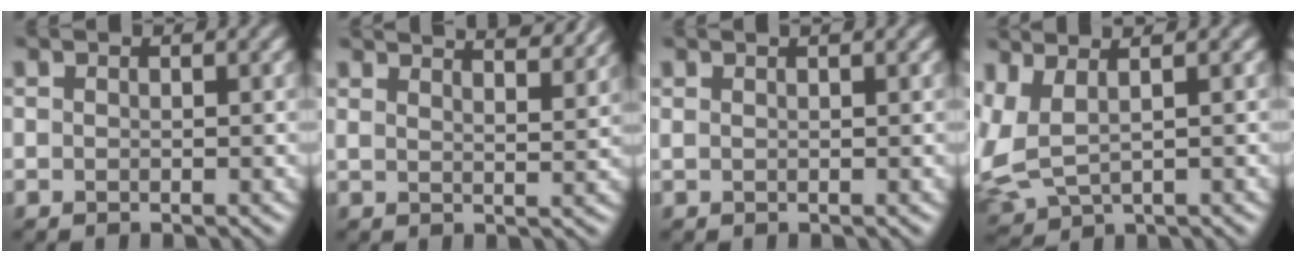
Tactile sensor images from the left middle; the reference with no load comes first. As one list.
[{"total": 7.7, "force": [6.1, 2.5, 4.1], "torque": [-0.024, 0.043, 0.037]}, {"total": 1.5, "force": [1.0, 0.6, 0.9], "torque": [-0.008, 0.009, 0.005]}, {"total": 4.6, "force": [0.8, 2.4, 3.8], "torque": [-0.104, -0.004, 0.026]}]